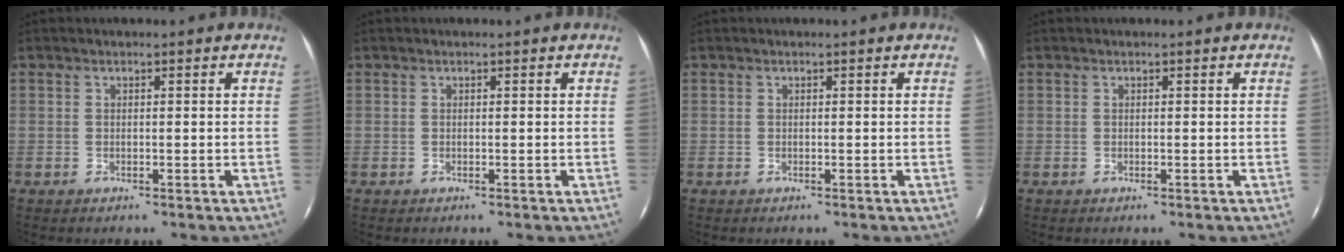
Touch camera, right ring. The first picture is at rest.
{"total": 0.0}
{"total": 0.0}
{"total": 0.0}